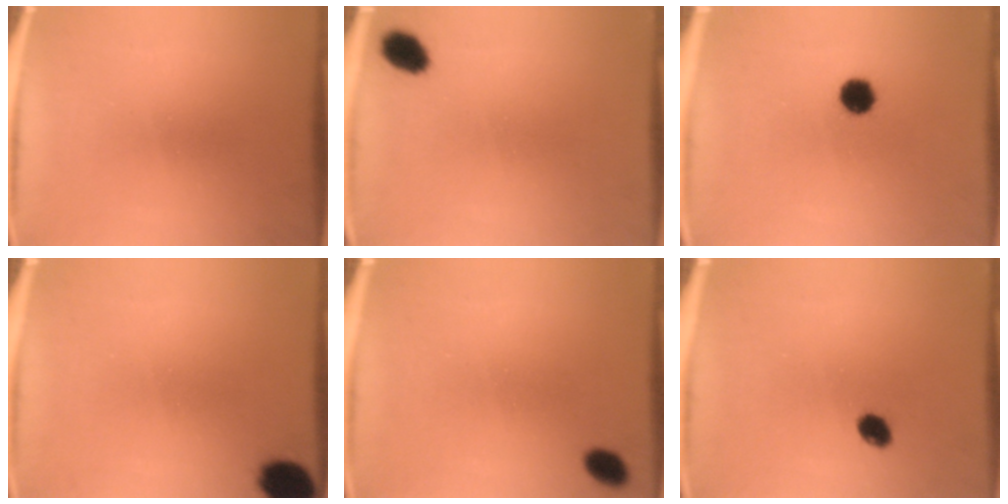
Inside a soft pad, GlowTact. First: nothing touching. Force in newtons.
{"total": 4.6}
{"total": 5.1}
{"total": 7.6}
{"total": 3.2}
{"total": 3.1}